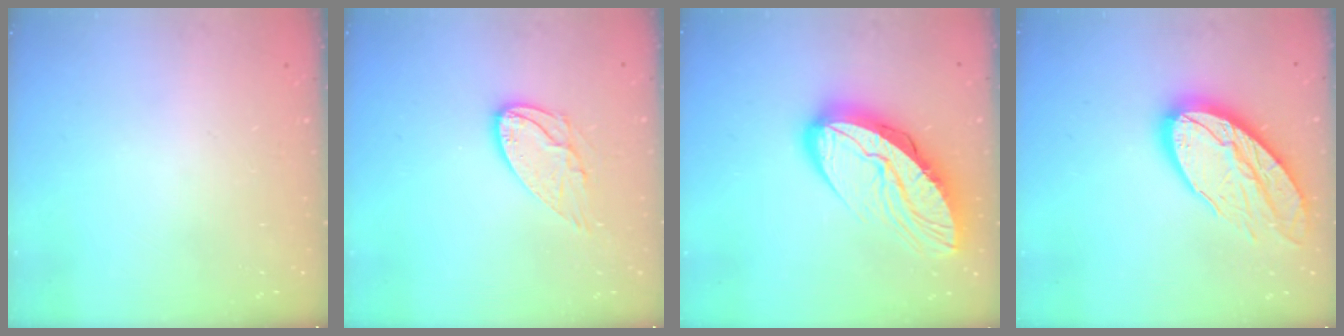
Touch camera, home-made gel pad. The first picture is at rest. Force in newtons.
{"total": 10.0, "press": 10.0, "slide": 0.8}
{"total": 16.1, "press": 16.0, "slide": 1.3}
{"total": 18.4, "press": 18.3, "slide": 1.4}